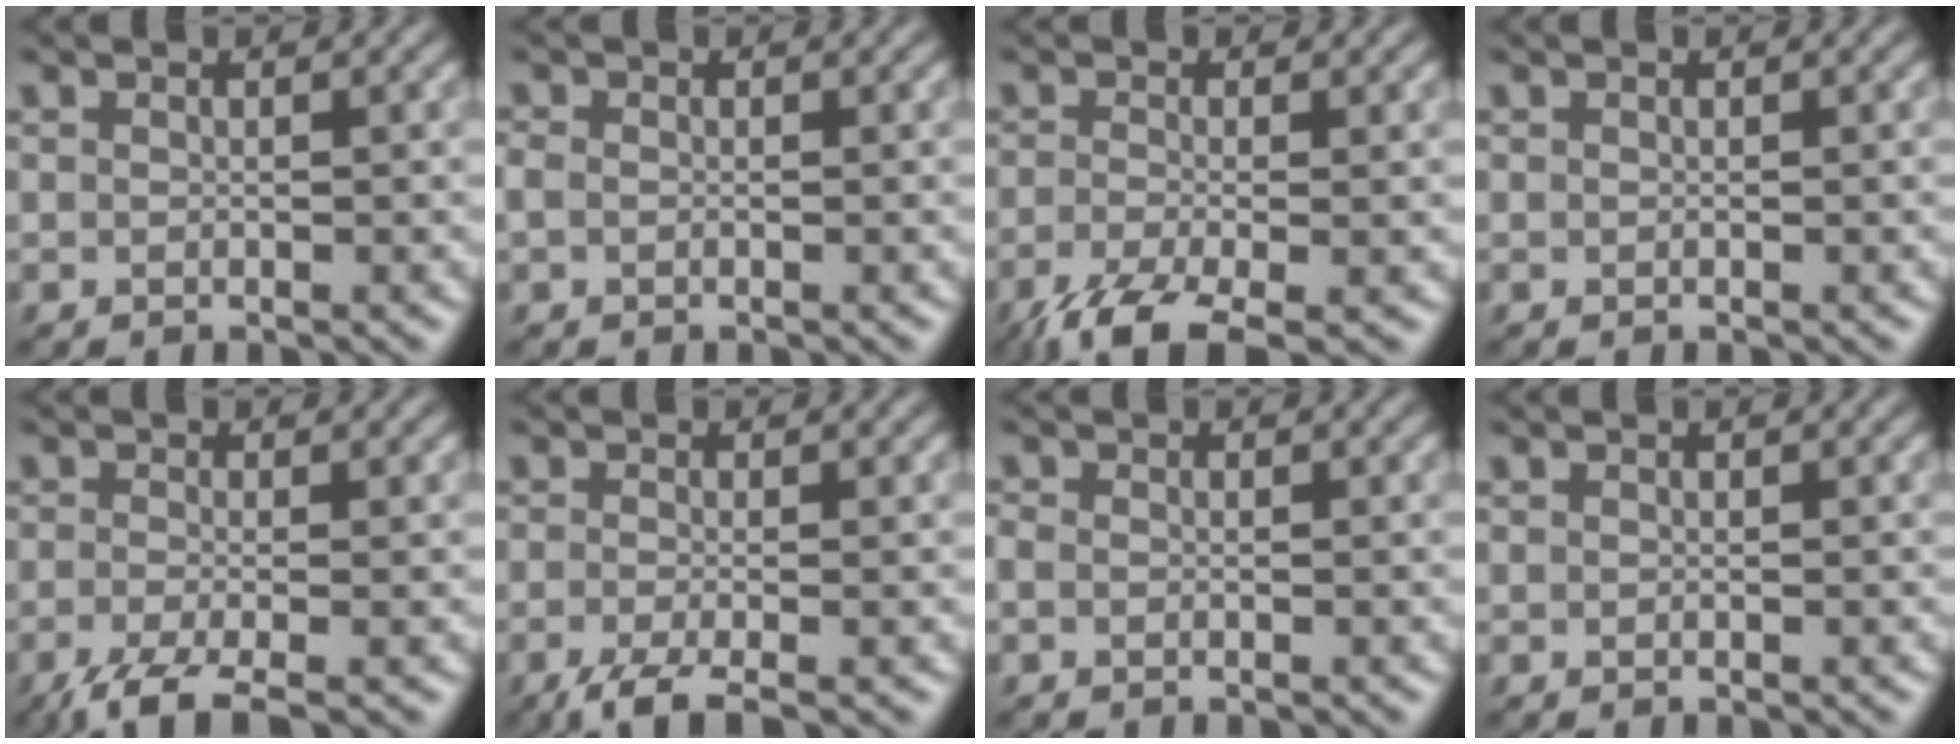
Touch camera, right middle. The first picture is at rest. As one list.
[{"total": 1.0, "force": [-0.2, 0.8, 0.5], "torque": [-0.013, 0.001, -0.006]}, {"total": 5.7, "force": [-3.6, 1.6, 4.1], "torque": [-0.086, -0.016, -0.076]}, {"total": 0.0}, {"total": 3.8, "force": [-2.4, 0.8, 2.8], "torque": [-0.054, -0.009, -0.057]}, {"total": 3.1, "force": [-1.9, 0.6, 2.3], "torque": [-0.047, -0.008, -0.047]}, {"total": 0.7, "force": [-0.3, 0.5, 0.4], "torque": [-0.011, -0.003, -0.008]}, {"total": 0.0}]